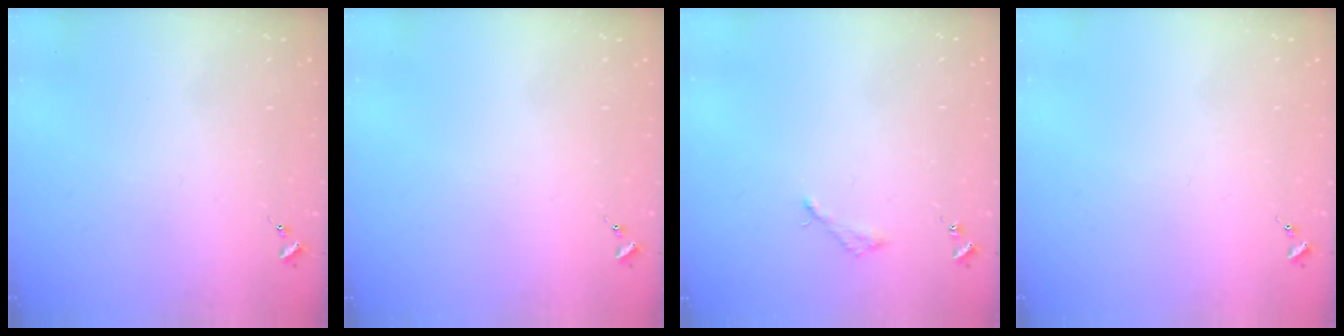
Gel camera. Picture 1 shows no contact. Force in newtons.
{"total": 0.0}
{"total": 2.2, "press": 2.2, "slide": 0.2}
{"total": 0.0}